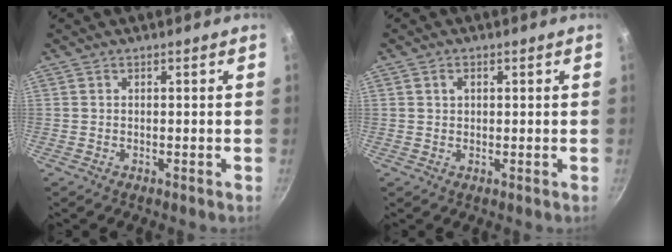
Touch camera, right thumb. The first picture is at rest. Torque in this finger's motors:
{"motor_torque": [-0.34, -0.09, -0.15, -0.14, -0.03]}